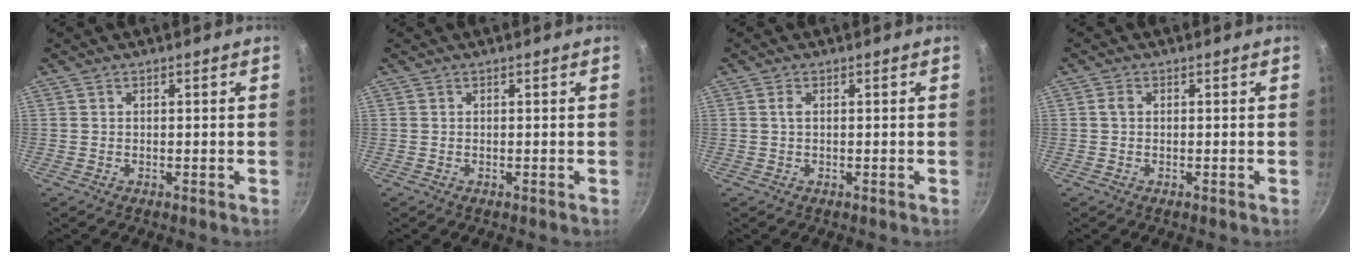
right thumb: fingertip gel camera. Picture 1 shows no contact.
{"total": 0.0}
{"total": 1.0, "force": [0.2, 0.4, 0.9], "torque": [-0.019, 0.001, 0.004]}
{"total": 1.1, "force": [0.1, 0.8, 0.7], "torque": [-0.012, 0.004, 0.001]}